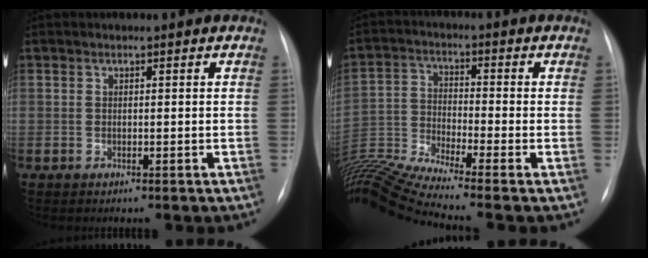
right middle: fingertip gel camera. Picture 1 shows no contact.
{"total": 13.5, "force": [-12.0, -2.4, 5.7], "torque": [-0.121, -0.008, -0.222]}